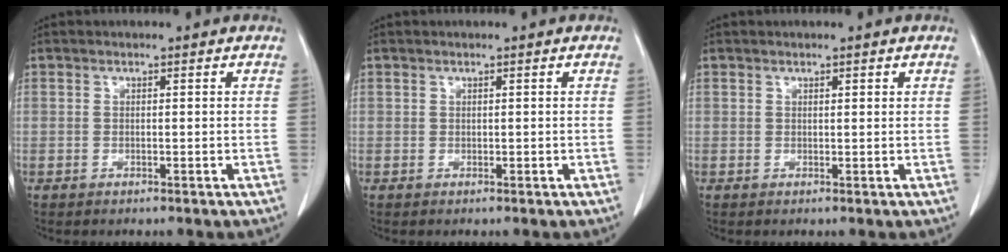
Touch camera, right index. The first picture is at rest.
{"total": 0.0}
{"total": 0.6, "force": [0.3, 0.2, 0.4], "torque": [-0.009, -0.001, 0.005]}